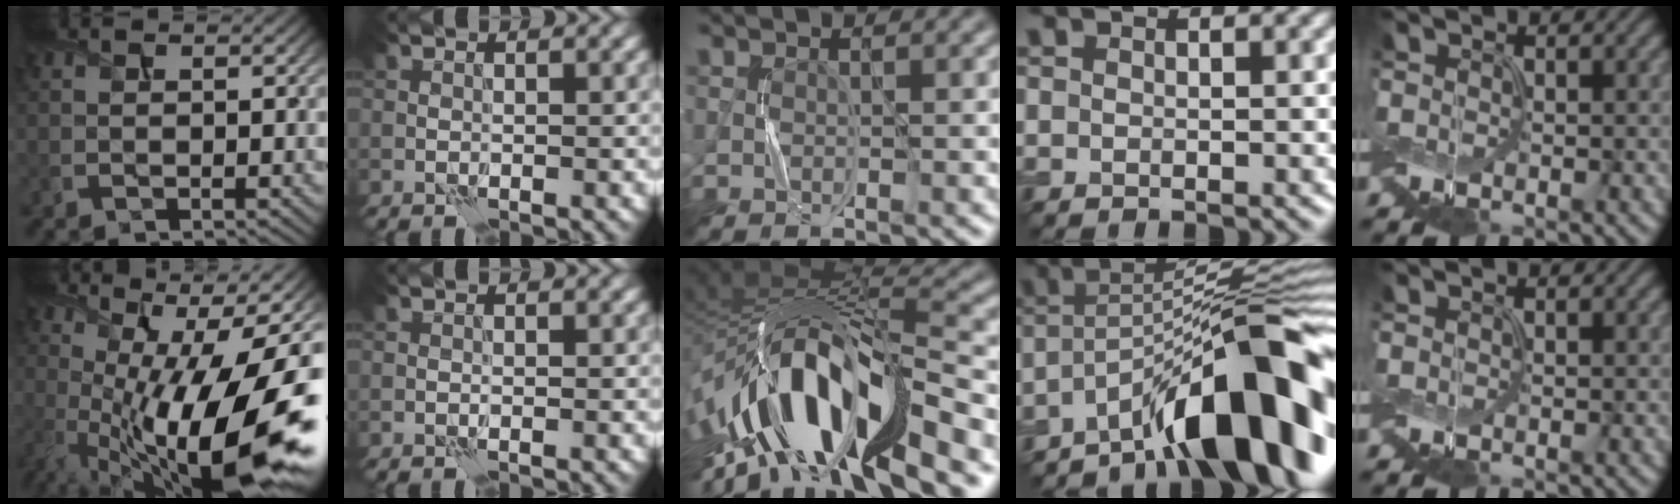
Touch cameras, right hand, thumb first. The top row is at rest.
{"thumb": {"total": 21.6, "force": [-3.6, 8.2, 19.6], "torque": [-0.284, -0.007, -0.063]}, "middle": {"total": 14.4, "force": [-5.8, 5.8, 11.9], "torque": [-0.216, 0.019, -0.101]}, "ring": {"total": 12.8, "force": [-7.6, 3.0, 9.9], "torque": [-0.126, 0.028, -0.130]}}